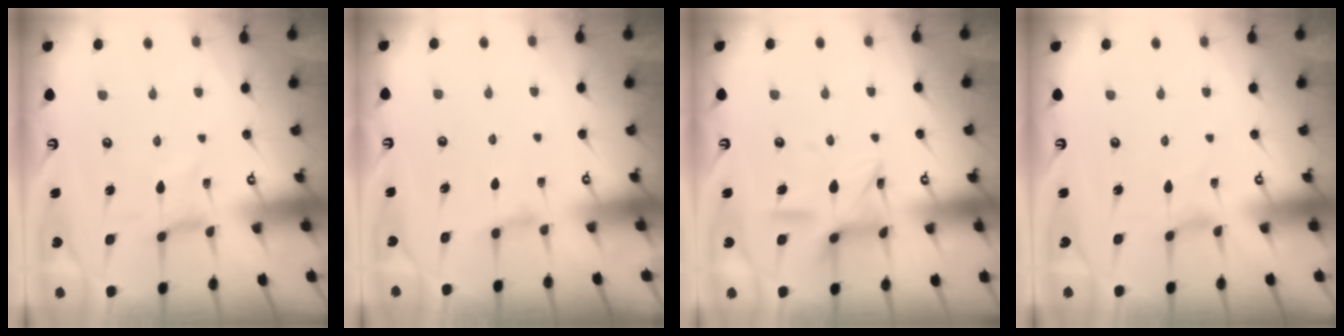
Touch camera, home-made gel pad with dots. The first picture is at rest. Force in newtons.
{"total": 2.6, "press": 2.6, "slide": 0.4}
{"total": 11.2, "press": 11.1, "slide": 1.0}
{"total": 0.0}